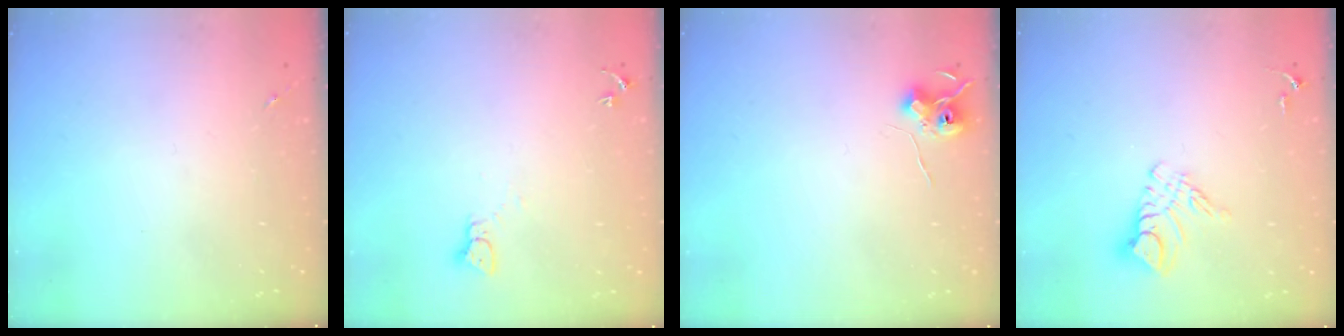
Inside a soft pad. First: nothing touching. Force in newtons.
{"total": 2.3, "press": 2.3, "slide": 0.2}
{"total": 6.9, "press": 6.9, "slide": 0.6}
{"total": 9.8, "press": 9.8, "slide": 0.9}